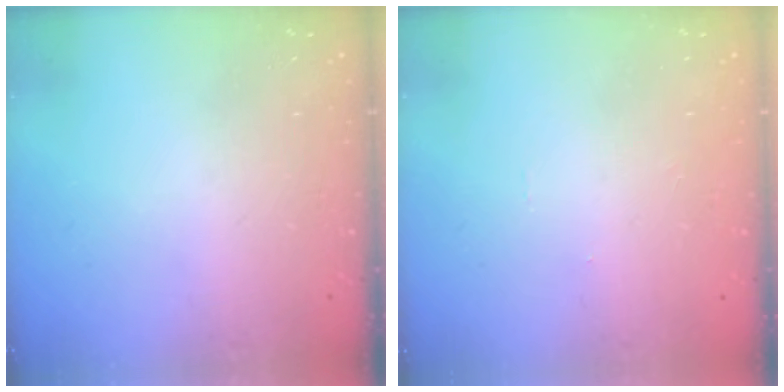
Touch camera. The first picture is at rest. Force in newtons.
{"total": 0.0}